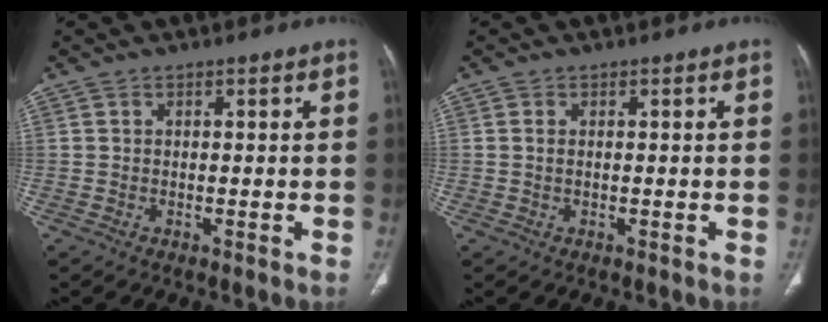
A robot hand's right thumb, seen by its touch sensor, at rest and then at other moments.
{"total": 0.7, "force": [0.1, 0.4, 0.6], "torque": [-0.018, 0.003, 0.004]}